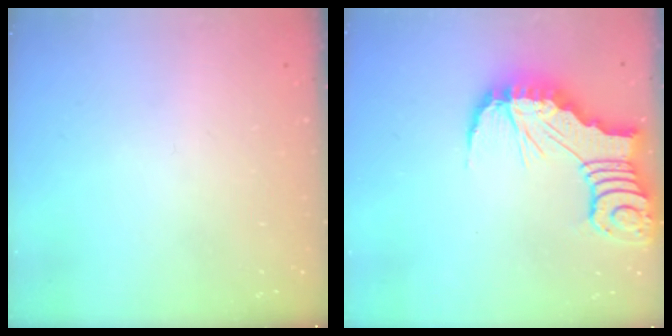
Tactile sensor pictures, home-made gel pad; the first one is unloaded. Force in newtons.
{"total": 7.1, "press": 7.0, "slide": 0.9}